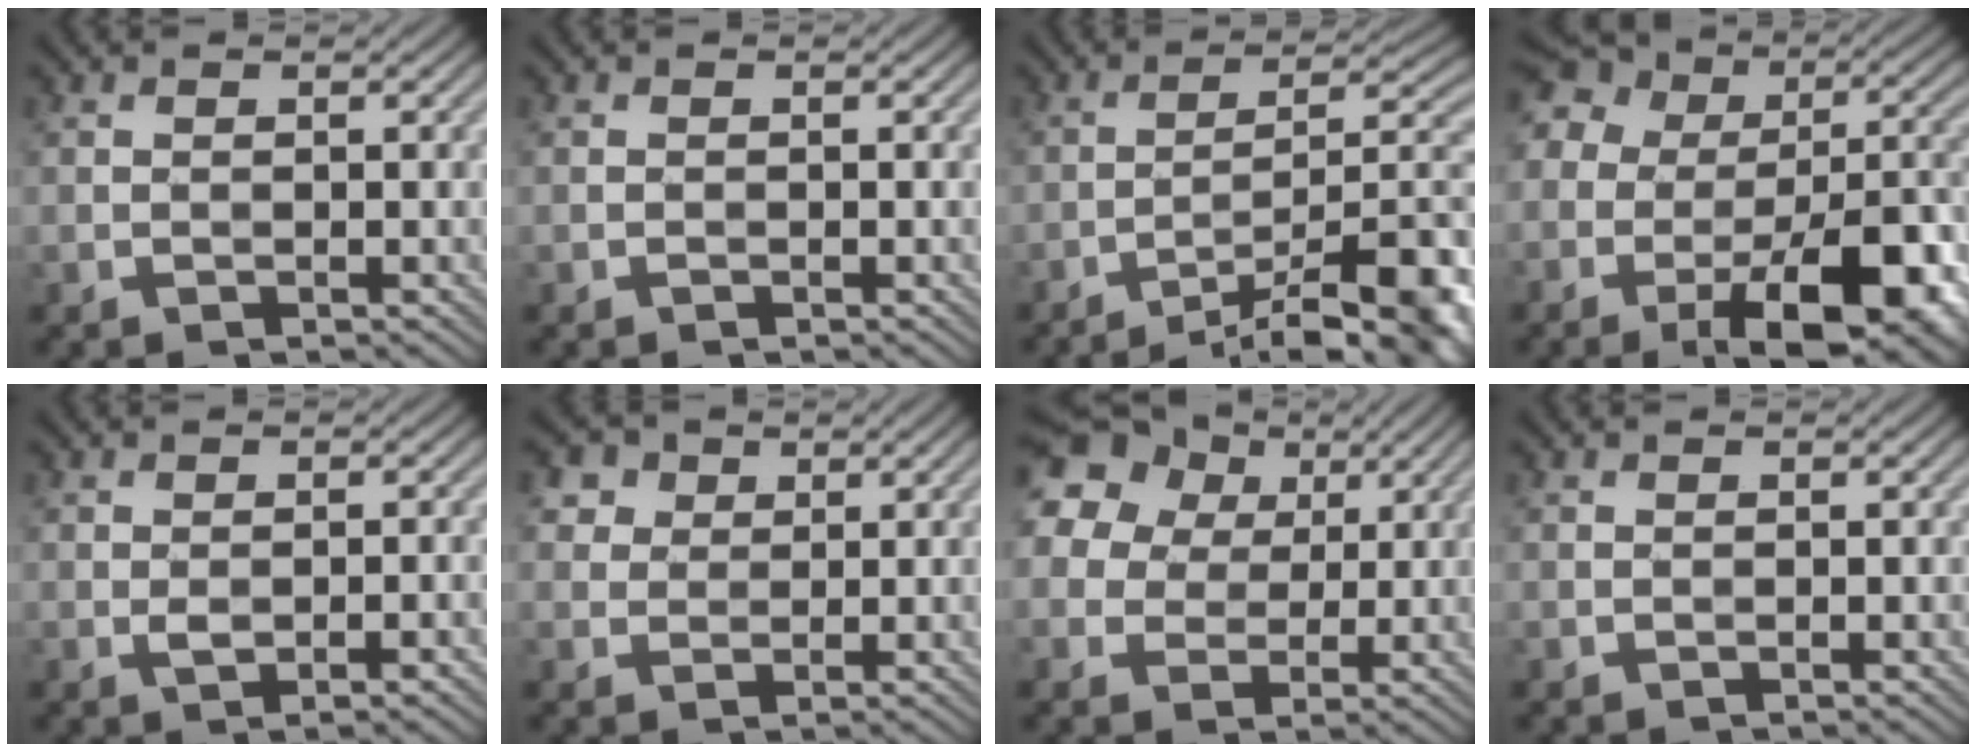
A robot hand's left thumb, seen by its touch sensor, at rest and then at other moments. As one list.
[{"total": 0.0}, {"total": 14.3, "force": [-9.3, 3.6, 10.3], "torque": [-0.143, 0.011, -0.139]}, {"total": 17.6, "force": [-7.5, 11.0, 11.5], "torque": [-0.171, -0.010, -0.115]}, {"total": 2.5, "force": [-0.9, 1.1, 2.1], "torque": [-0.038, -0.002, -0.016]}, {"total": 4.4, "force": [2.4, 3.3, 1.6], "torque": [-0.054, -0.002, 0.051]}, {"total": 18.0, "force": [7.7, 14.1, 8.1], "torque": [-0.228, 0.042, 0.130]}, {"total": 0.0}]